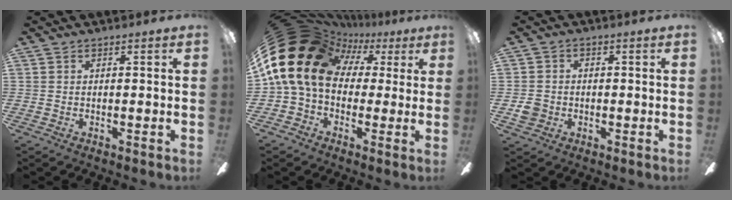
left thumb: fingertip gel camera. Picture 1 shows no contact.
{"total": 18.9, "force": [4.0, 14.0, 12.1], "torque": [-0.277, -0.012, 0.071]}
{"total": 4.0, "force": [-1.2, 3.6, 1.1], "torque": [-0.009, 0.009, -0.021]}